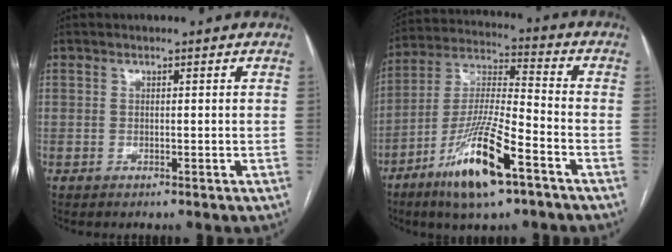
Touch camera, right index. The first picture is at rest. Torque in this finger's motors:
{"motor_torque": [1.47, -0.66, 0.76, 0.21]}